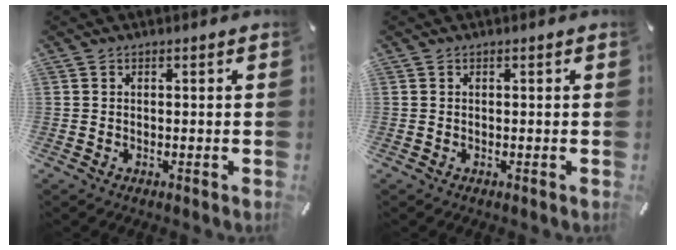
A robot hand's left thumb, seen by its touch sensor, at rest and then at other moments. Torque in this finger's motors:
{"motor_torque": [0.00, 0.00, 0.00, 0.00, 0.00]}